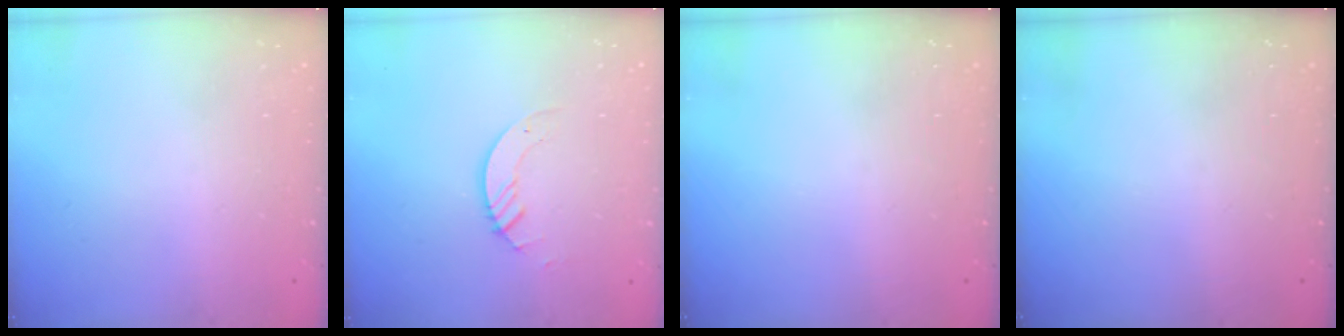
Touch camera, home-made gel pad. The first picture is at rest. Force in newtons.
{"total": 2.9, "press": 2.9, "slide": 0.3}
{"total": 0.0}
{"total": 0.0}